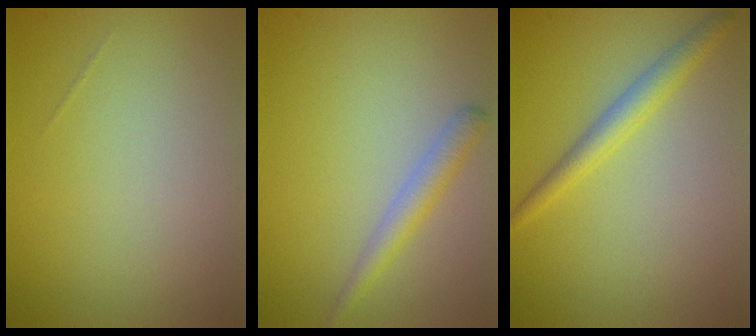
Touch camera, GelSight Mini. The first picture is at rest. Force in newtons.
{"total": 2.0, "press": 2.0, "slide": 0.1}
{"total": 2.2, "press": 2.2, "slide": 0.1}